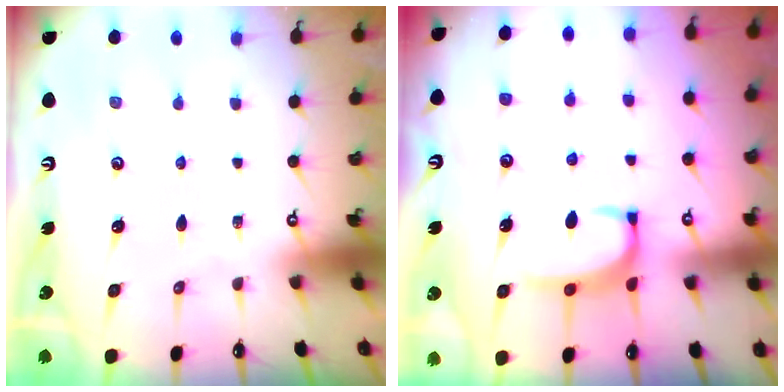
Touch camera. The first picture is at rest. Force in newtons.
{"total": 2.1, "press": 2.1, "slide": 0.6}